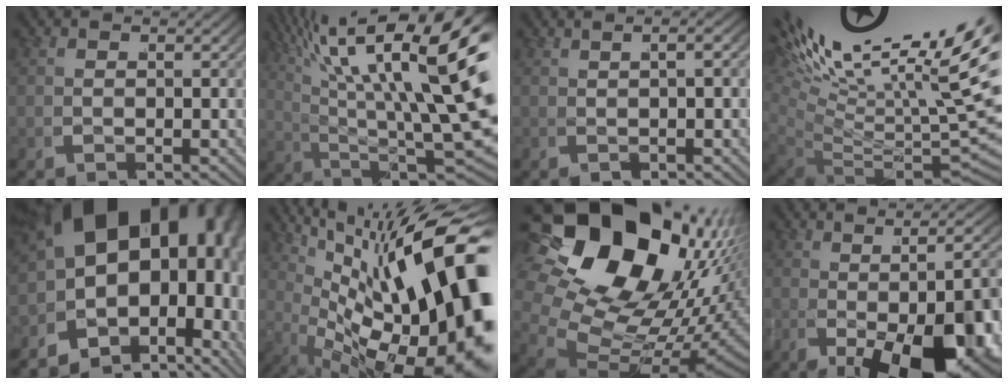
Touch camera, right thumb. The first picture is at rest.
{"total": 15.1, "force": [2.6, 8.7, 12.1], "torque": [-0.208, -0.041, 0.054]}
{"total": 3.8, "force": [1.0, 1.7, 3.2], "torque": [-0.040, 0.014, 0.007]}
{"total": 15.6, "force": [2.8, 8.5, 12.7], "torque": [-0.196, -0.034, 0.048]}
{"total": 23.8, "force": [2.2, 16.0, 17.5], "torque": [-0.296, -0.010, 0.010]}
{"total": 19.8, "force": [-2.4, 10.9, 16.4], "torque": [-0.275, -0.057, -0.004]}
{"total": 24.7, "force": [0.2, 17.3, 17.6], "torque": [-0.323, -0.051, 0.004]}
{"total": 14.6, "force": [-2.8, 6.6, 12.7], "torque": [-0.194, -0.037, -0.026]}